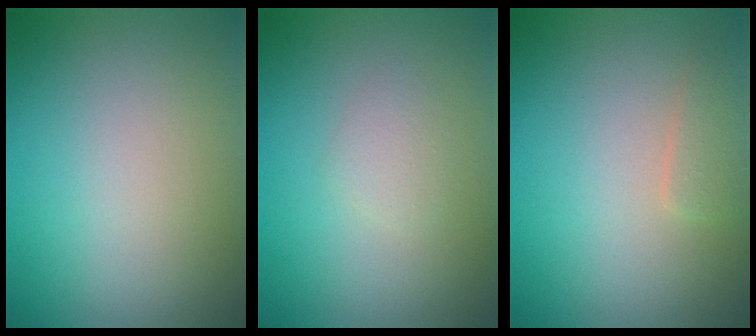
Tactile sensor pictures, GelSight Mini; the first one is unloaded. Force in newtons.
{"total": 1.1, "press": 1.1, "slide": 0.0}
{"total": 1.3, "press": 1.3, "slide": 0.1}